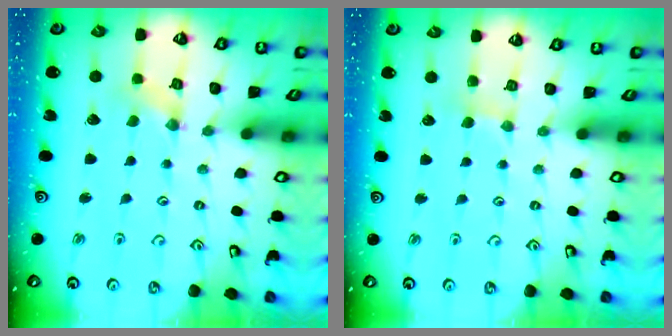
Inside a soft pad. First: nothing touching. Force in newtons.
{"total": 1.9, "press": 1.9, "slide": 0.3}